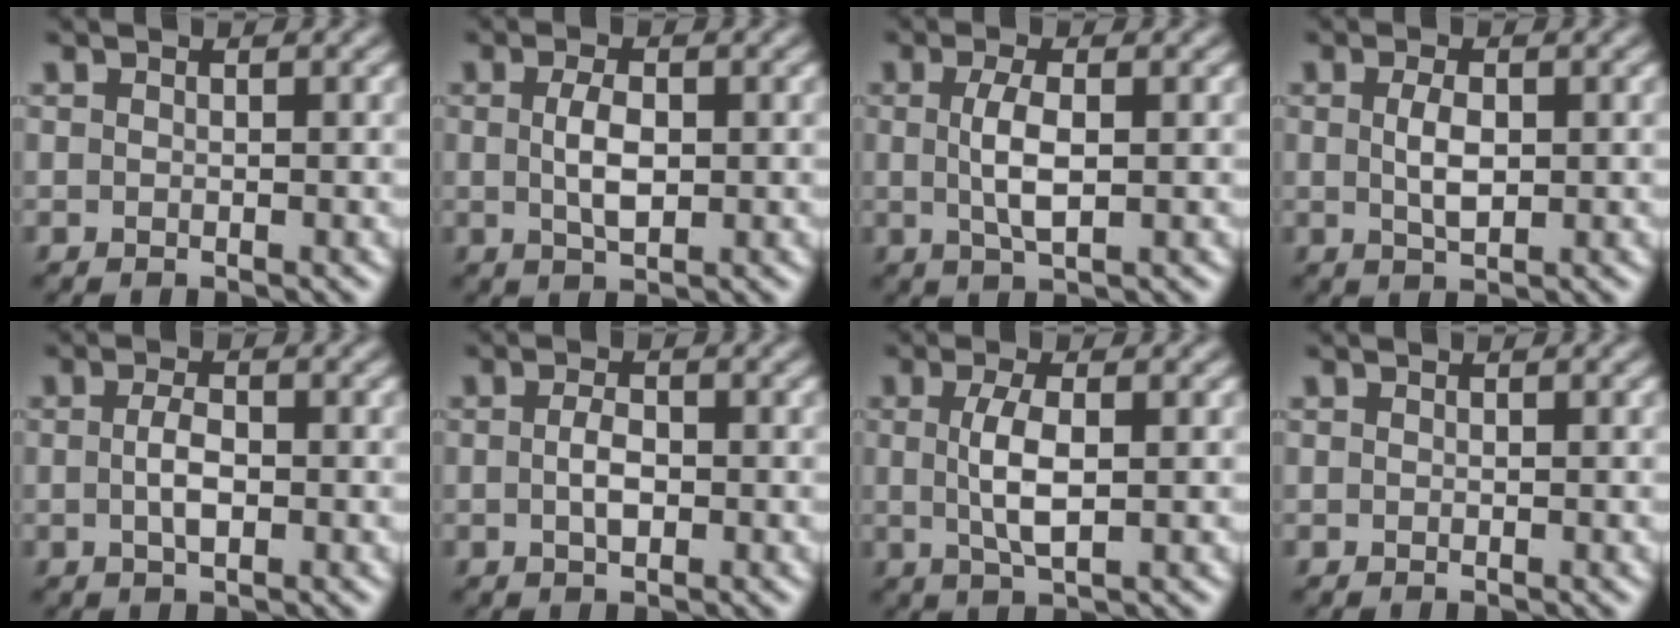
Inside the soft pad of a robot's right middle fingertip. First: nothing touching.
{"total": 2.8, "force": [0.1, 1.3, 2.5], "torque": [-0.055, -0.001, 0.004]}
{"total": 3.2, "force": [0.2, 0.9, 3.0], "torque": [-0.065, 0.002, 0.003]}
{"total": 2.4, "force": [0.2, 1.1, 2.2], "torque": [-0.049, -0.001, 0.005]}
{"total": 2.3, "force": [-0.2, 1.0, 2.0], "torque": [-0.043, -0.001, -0.005]}
{"total": 2.0, "force": [-0.2, 1.0, 1.7], "torque": [-0.035, 0.001, -0.005]}
{"total": 3.5, "force": [0.2, 1.0, 3.3], "torque": [-0.071, 0.002, 0.005]}
{"total": 0.0}